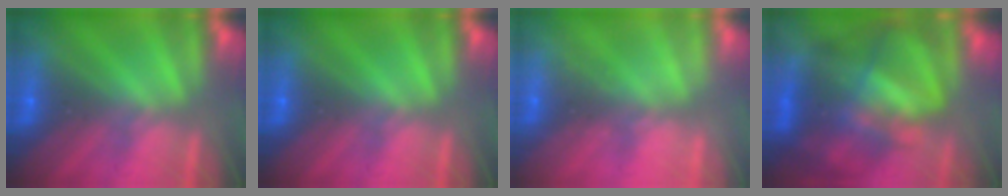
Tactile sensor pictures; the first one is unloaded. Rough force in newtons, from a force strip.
{"total": 0.0}
{"total": 2.1}
{"total": 11.5}